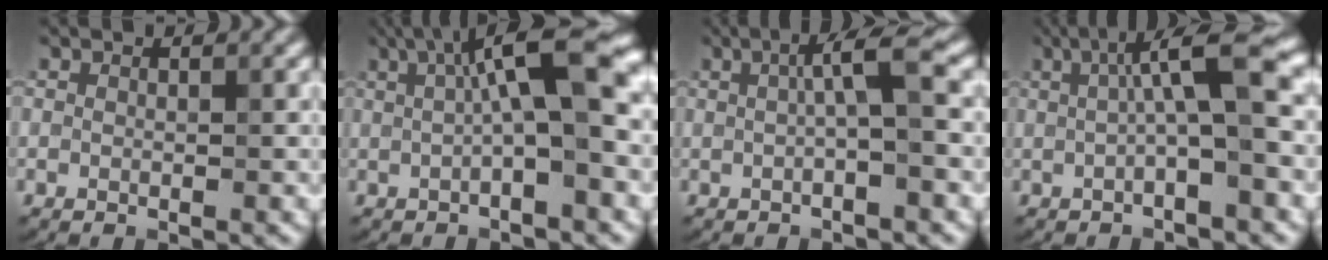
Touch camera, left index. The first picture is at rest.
{"total": 8.3, "force": [1.5, 1.9, 7.9], "torque": [-0.115, 0.018, 0.016]}
{"total": 3.5, "force": [0.3, 0.5, 3.4], "torque": [-0.059, 0.010, 0.001]}
{"total": 6.4, "force": [0.9, 1.2, 6.3], "torque": [-0.100, 0.018, 0.008]}